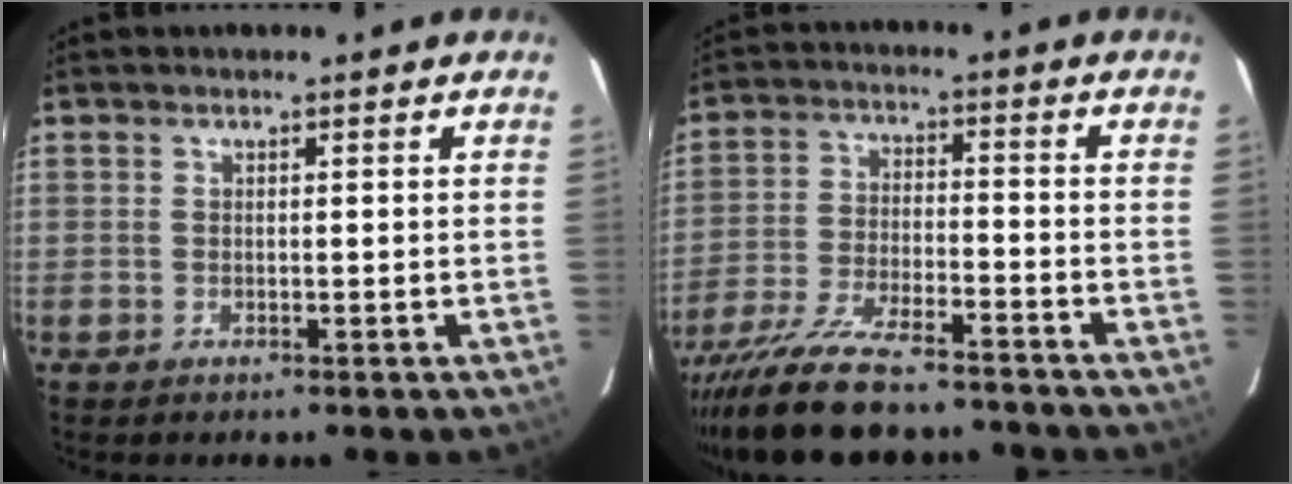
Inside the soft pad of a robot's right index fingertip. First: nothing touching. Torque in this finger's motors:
{"motor_torque": [1.14, -1.00, 0.76, 0.21]}